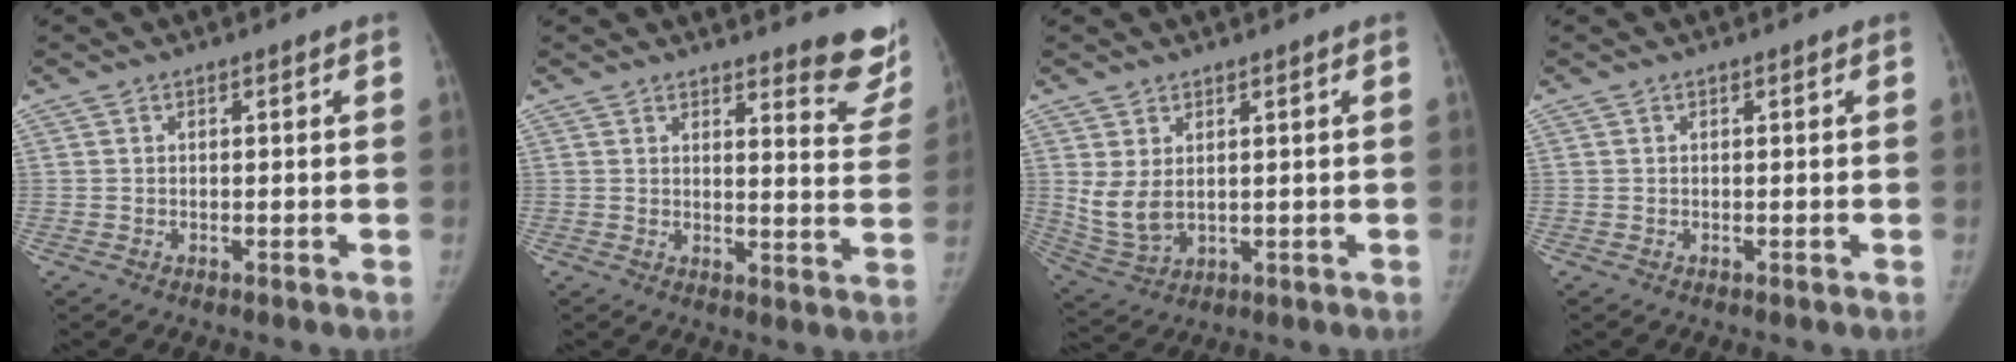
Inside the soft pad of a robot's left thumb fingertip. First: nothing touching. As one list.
[{"total": 10.7, "force": [9.5, 2.6, 4.2], "torque": [-0.009, -0.079, 0.093]}, {"total": 6.4, "force": [1.6, 4.0, 4.8], "torque": [-0.096, -0.014, 0.048]}, {"total": 0.0}]